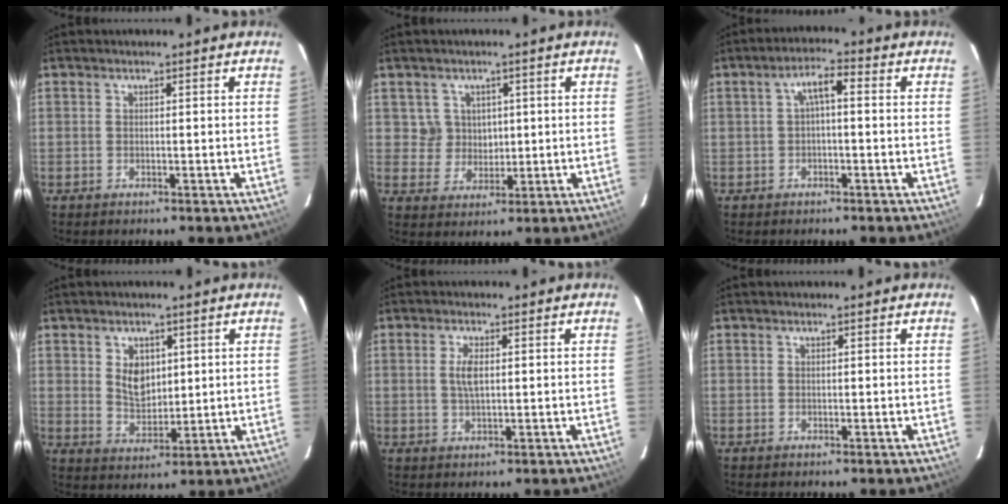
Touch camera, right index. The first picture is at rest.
{"total": 4.8, "force": [1.4, 4.5, 0.5], "torque": [-0.005, 0.012, 0.032]}
{"total": 3.9, "force": [0.0, 1.2, 3.7], "torque": [-0.069, 0.015, 0.003]}
{"total": 6.0, "force": [1.8, 4.2, 3.9], "torque": [-0.064, 0.001, 0.042]}
{"total": 3.2, "force": [0.4, 1.3, 2.9], "torque": [-0.058, 0.001, 0.008]}
{"total": 0.0}